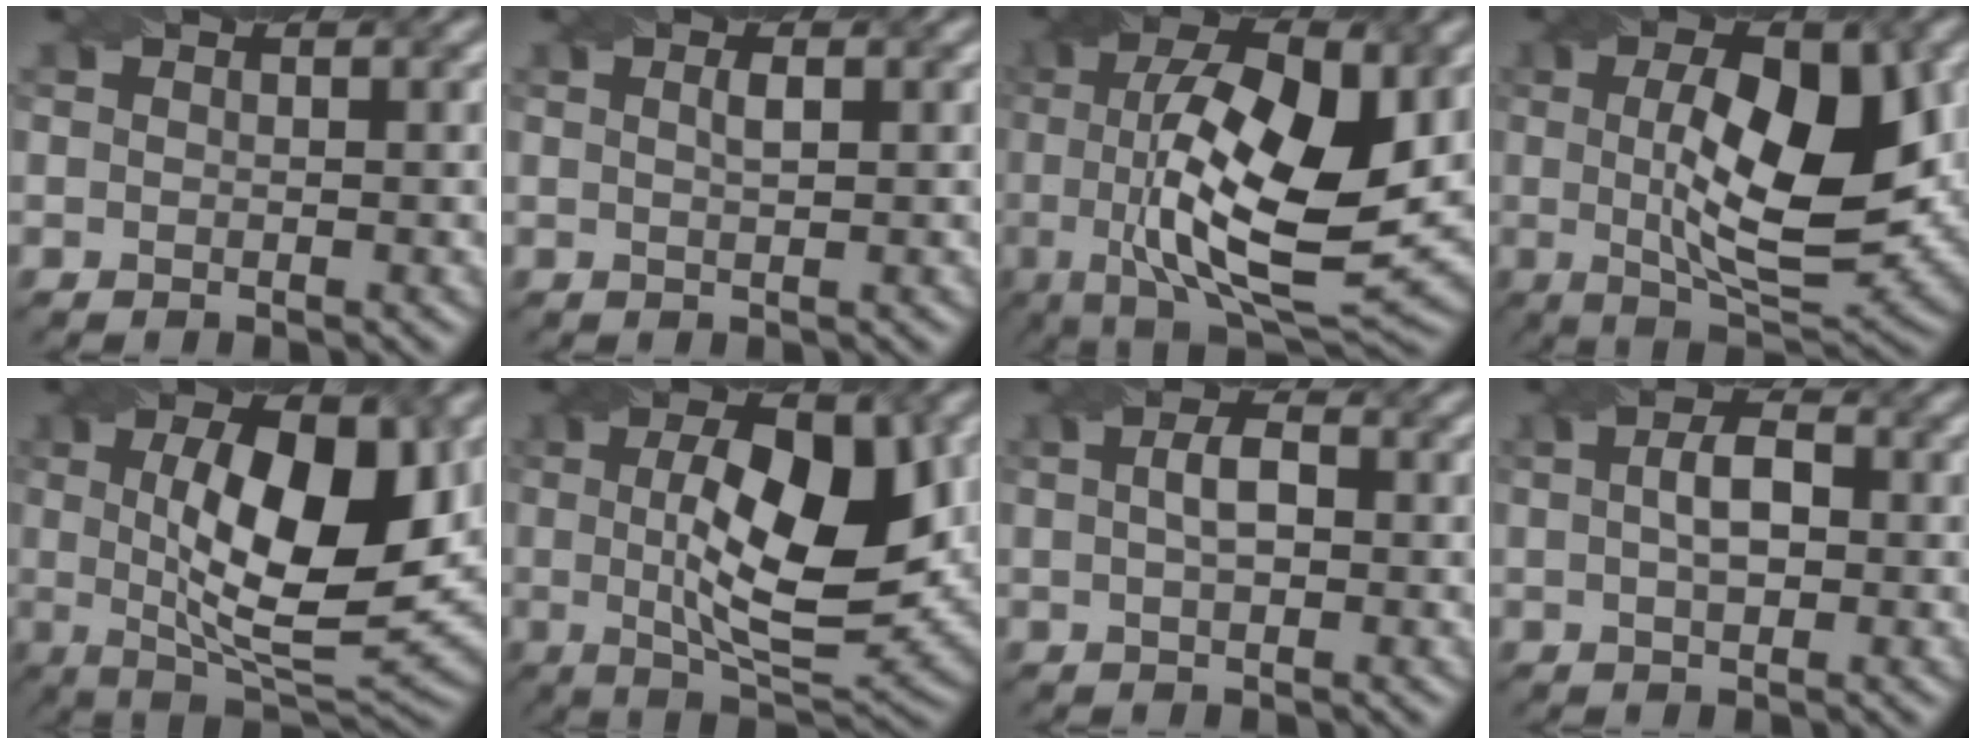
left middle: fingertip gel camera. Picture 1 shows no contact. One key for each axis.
{"total": 1.1, "fx": 0.2, "fy": 0.3, "fz": 1.0, "tx": -0.015, "ty": 0.006, "tz": 0.003}
{"total": 14.0, "fx": 0.6, "fy": 5.4, "fz": 13.0, "tx": -0.220, "ty": -0.003, "tz": 0.010}
{"total": 10.9, "fx": 0.9, "fy": 3.9, "fz": 10.1, "tx": -0.156, "ty": 0.000, "tz": 0.020}
{"total": 11.7, "fx": 1.5, "fy": 4.3, "fz": 10.7, "tx": -0.161, "ty": -0.001, "tz": 0.028}
{"total": 10.8, "fx": 1.0, "fy": 4.0, "fz": 10.0, "tx": -0.155, "ty": 0.000, "tz": 0.022}
{"total": 2.5, "fx": 0.1, "fy": 1.2, "fz": 2.2, "tx": -0.044, "ty": 0.007, "tz": 0.002}
{"total": 3.2, "fx": 0.1, "fy": 1.6, "fz": 2.7, "tx": -0.055, "ty": 0.007, "tz": 0.001}